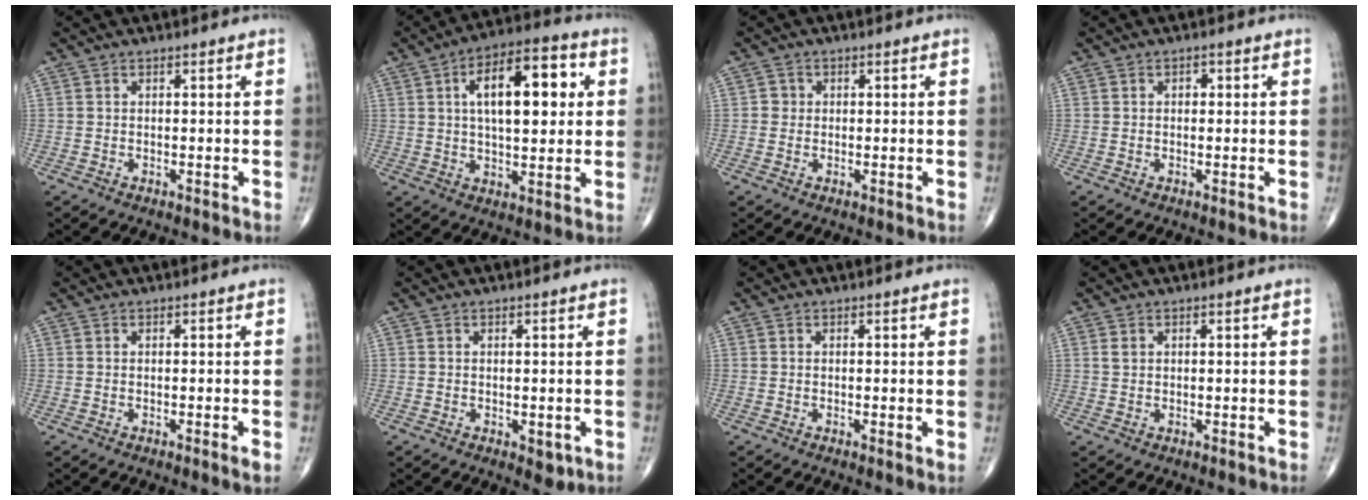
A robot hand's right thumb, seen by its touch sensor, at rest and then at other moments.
{"total": 16.5, "force": [3.8, 7.4, 14.2], "torque": [-0.198, 0.012, 0.054]}
{"total": 1.5, "force": [0.1, 1.5, 0.3], "torque": [0.003, 0.004, -0.001]}
{"total": 1.0, "force": [0.1, 0.8, 0.6], "torque": [-0.001, 0.003, -0.002]}
{"total": 1.1, "force": [-0.3, 0.0, 1.0], "torque": [-0.018, -0.004, -0.004]}
{"total": 2.2, "force": [-0.6, 1.3, 1.7], "torque": [-0.011, -0.002, -0.004]}
{"total": 0.8, "force": [0.0, 0.1, 0.8], "torque": [-0.018, -0.004, -0.002]}
{"total": 1.1, "force": [0.5, 0.9, 0.6], "torque": [-0.009, 0.001, 0.010]}